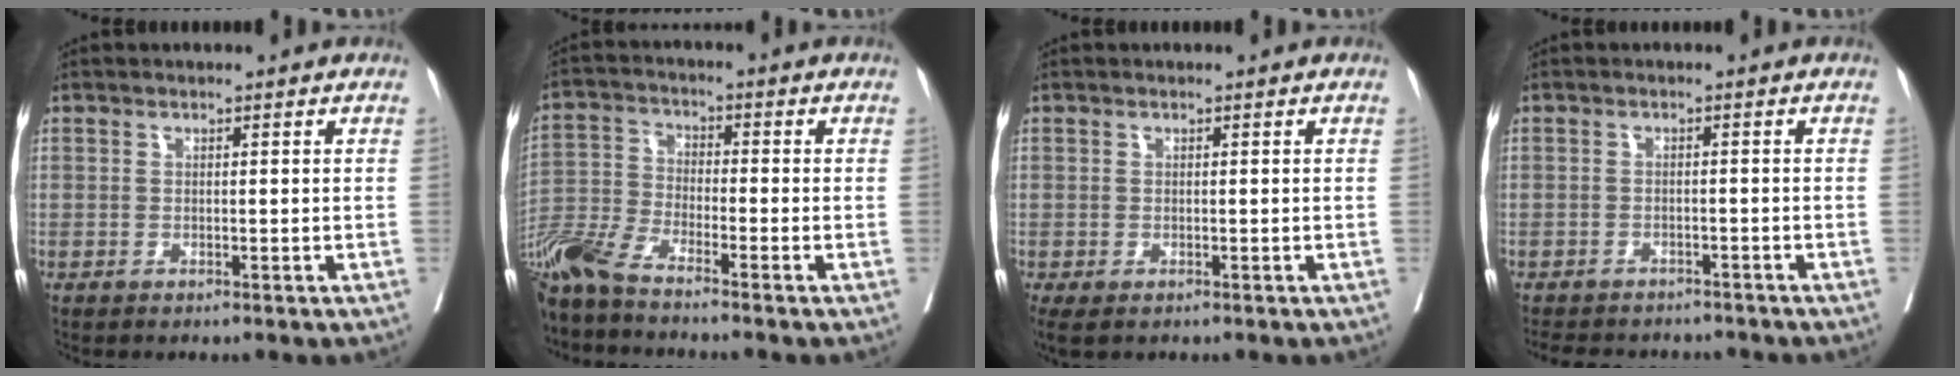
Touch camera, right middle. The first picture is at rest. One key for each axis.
{"total": 9.1, "fx": -7.7, "fy": 0.1, "fz": 4.8, "tx": -0.110, "ty": -0.026, "tz": -0.160}
{"total": 2.5, "fx": -1.4, "fy": 1.4, "fz": 1.5, "tx": -0.028, "ty": -0.009, "tz": -0.020}
{"total": 9.5, "fx": -8.6, "fy": 3.3, "fz": 2.5, "tx": -0.041, "ty": 0.002, "tz": -0.108}